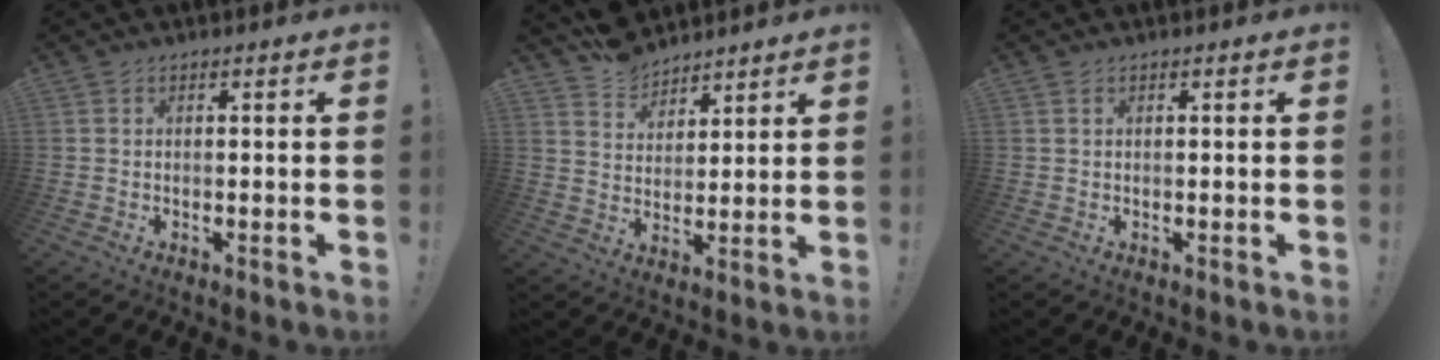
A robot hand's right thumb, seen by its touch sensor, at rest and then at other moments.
{"total": 8.9, "force": [7.4, 4.6, 1.4], "torque": [-0.030, -0.056, 0.144]}
{"total": 0.6, "force": [0.3, 0.2, 0.4], "torque": [-0.002, -0.002, 0.004]}